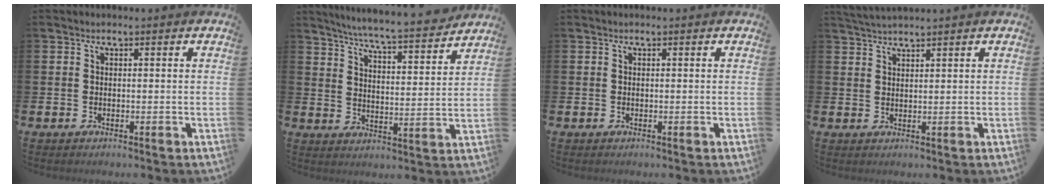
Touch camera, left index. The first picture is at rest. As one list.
[{"total": 6.8, "force": [6.5, -0.3, 1.9], "torque": [-0.056, -0.054, 0.110]}, {"total": 0.0}, {"total": 2.3, "force": [2.2, -0.1, 0.3], "torque": [-0.015, -0.004, 0.043]}]